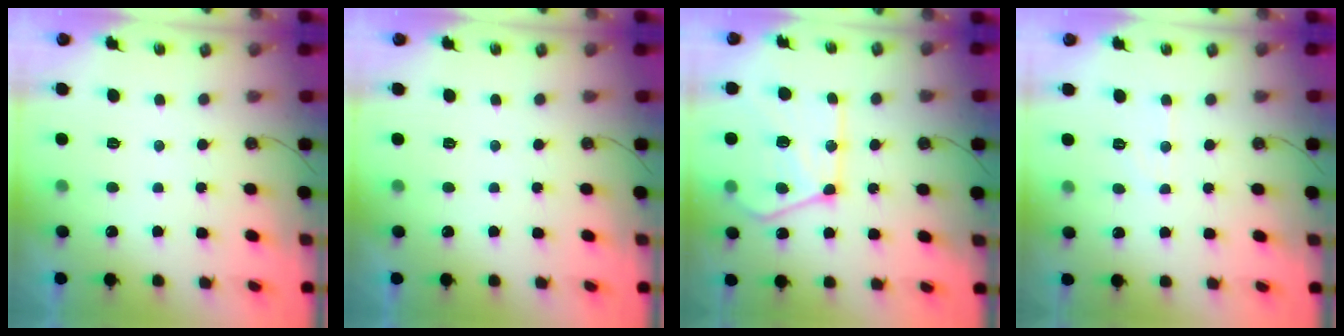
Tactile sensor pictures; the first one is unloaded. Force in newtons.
{"total": 0.0}
{"total": 19.9, "press": 19.8, "slide": 2.2}
{"total": 5.8, "press": 5.8, "slide": 0.5}